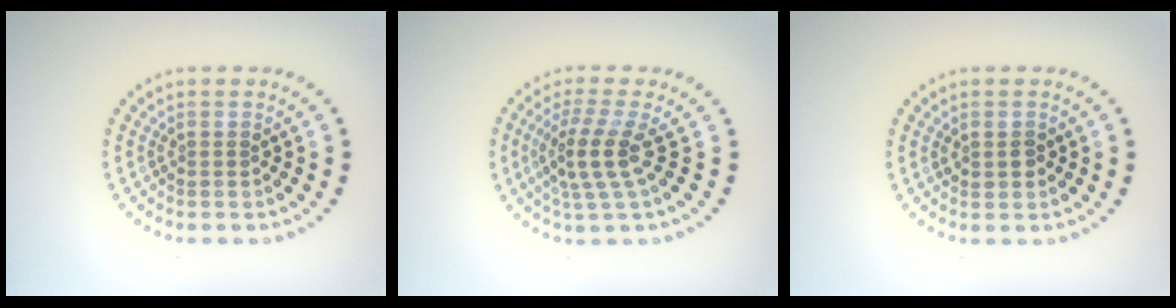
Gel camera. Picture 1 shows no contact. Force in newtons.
{"total": 3.5, "press": 2.6, "slide": 2.3}
{"total": 1.3, "press": 1.3, "slide": 0.2}